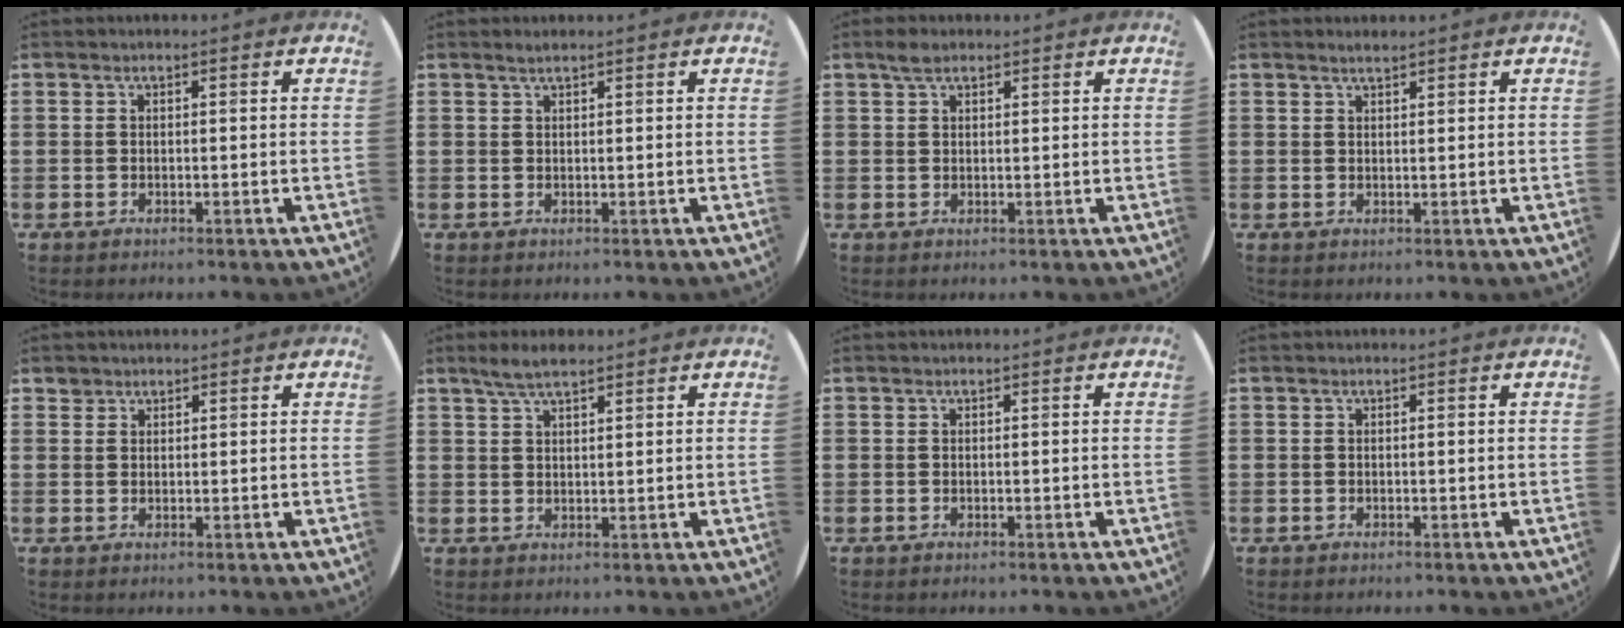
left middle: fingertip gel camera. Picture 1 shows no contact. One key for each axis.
{"total": 0.9, "fx": 0.8, "fy": -0.1, "fz": 0.4, "tx": -0.009, "ty": 0.000, "tz": 0.015}
{"total": 2.1, "fx": 1.6, "fy": 0.9, "fz": 1.1, "tx": -0.016, "ty": 0.002, "tz": 0.027}
{"total": 1.2, "fx": 1.1, "fy": 0.0, "fz": 0.4, "tx": -0.007, "ty": 0.001, "tz": 0.021}
{"total": 1.4, "fx": 1.2, "fy": 0.7, "fz": 0.0, "tx": 0.006, "ty": -0.002, "tz": 0.024}
{"total": 3.3, "fx": 2.6, "fy": 0.8, "fz": 1.7, "tx": -0.039, "ty": 0.005, "tz": 0.048}
{"total": 0.0}
{"total": 0.0}